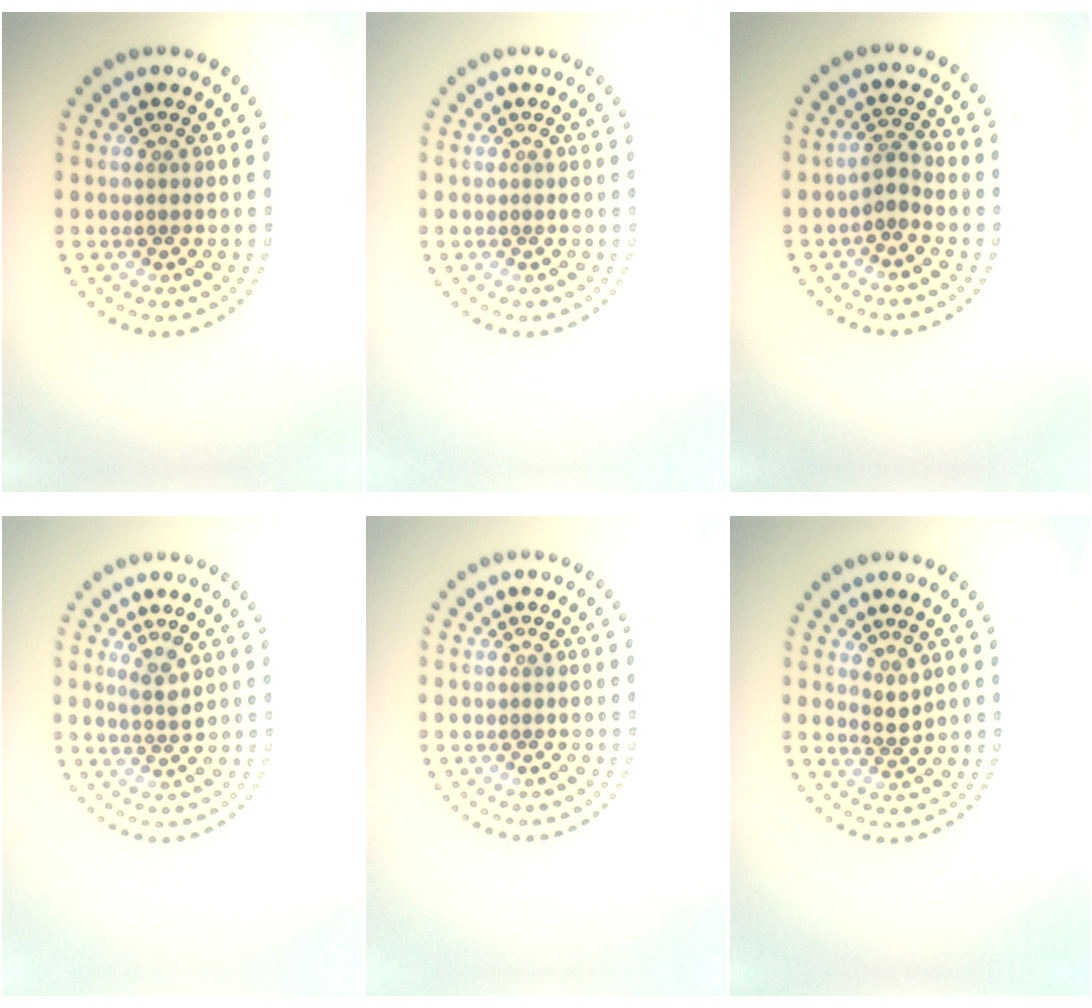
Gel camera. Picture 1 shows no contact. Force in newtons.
{"total": 0.0}
{"total": 2.0, "press": 1.4, "slide": 1.4}
{"total": 1.9, "press": 1.4, "slide": 1.3}
{"total": 0.0}
{"total": 1.4, "press": 1.0, "slide": 1.0}